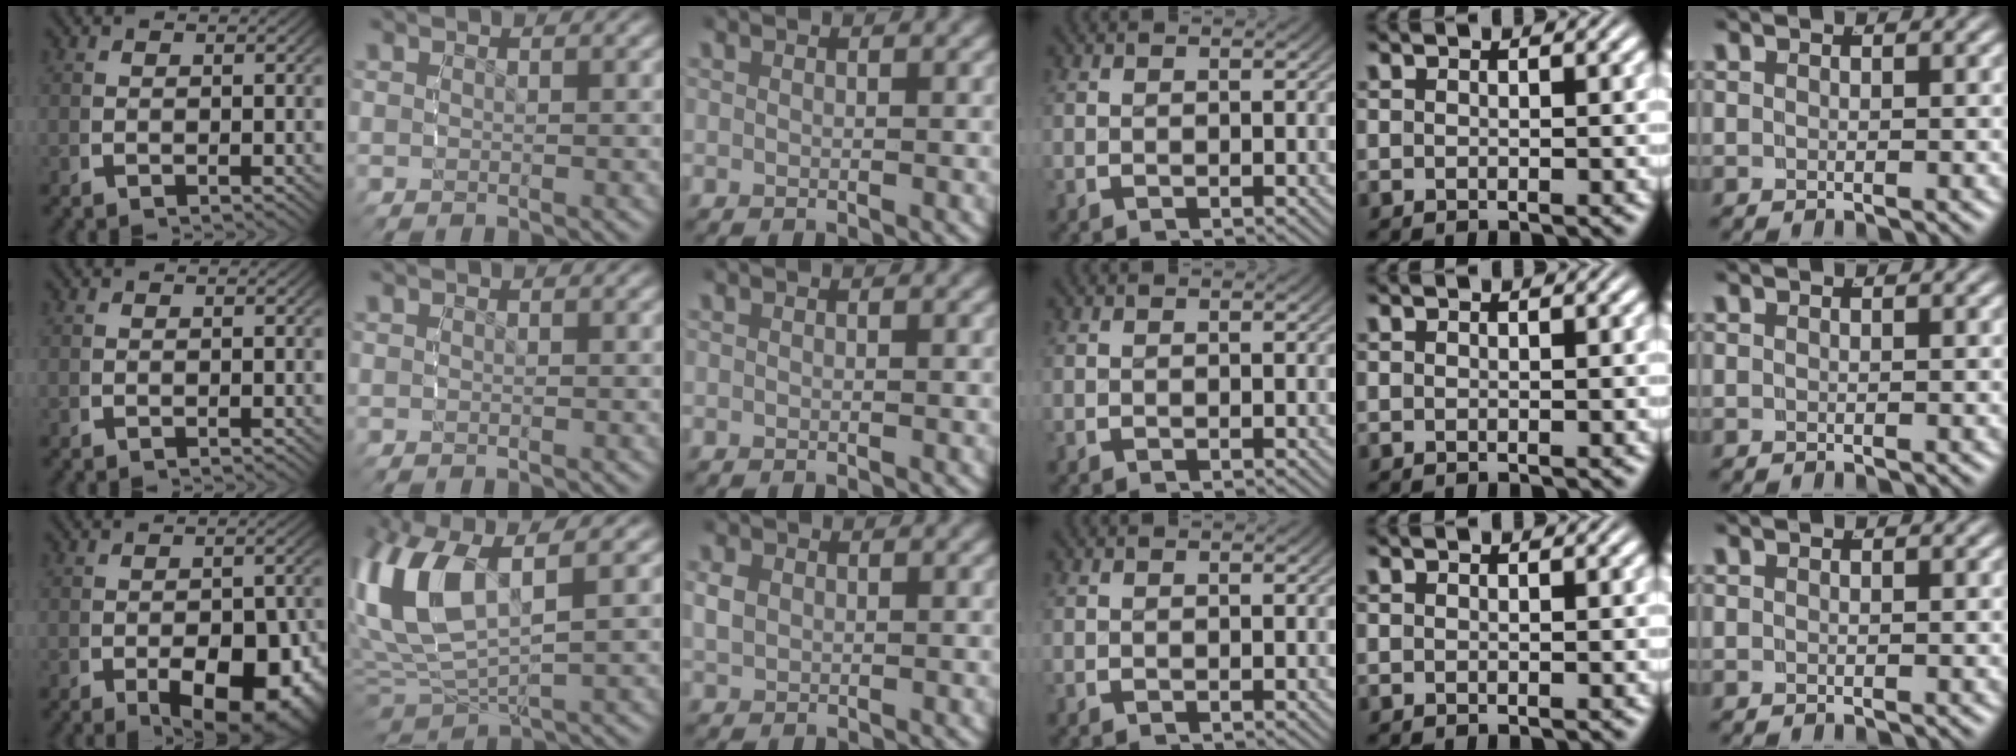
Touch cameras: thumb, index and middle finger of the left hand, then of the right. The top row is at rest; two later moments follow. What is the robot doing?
{"motion": "grasp_and_lifting", "object": "bowl"}